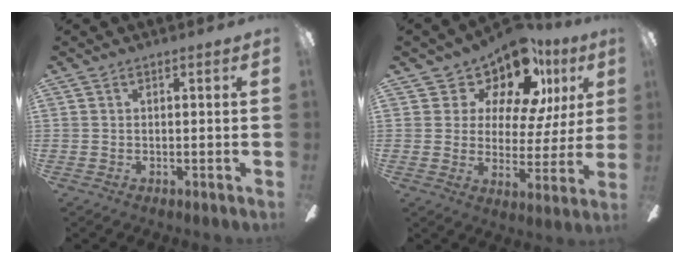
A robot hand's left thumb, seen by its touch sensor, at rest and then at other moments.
{"total": 13.4, "force": [10.3, 6.2, 5.9], "torque": [-0.110, -0.073, 0.182]}